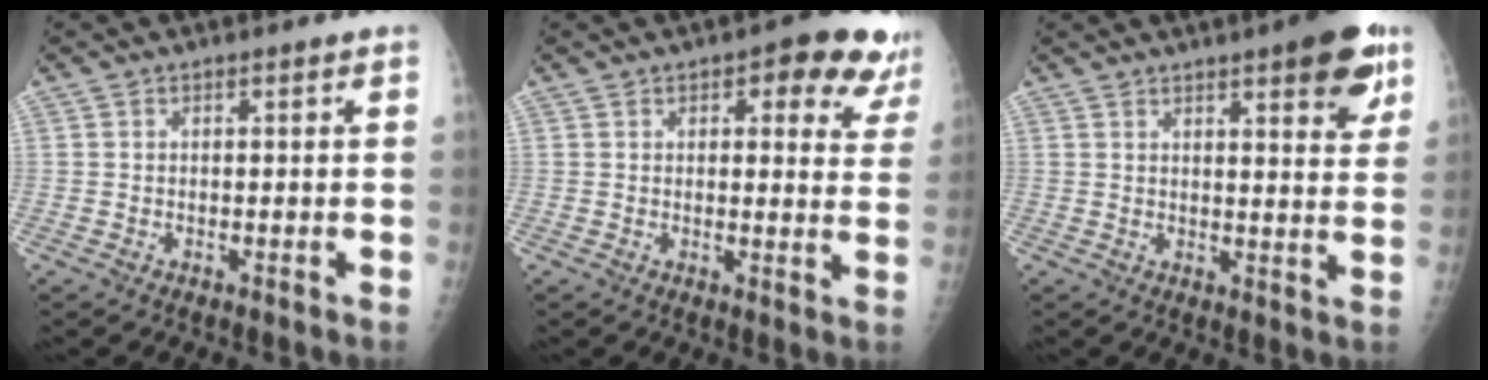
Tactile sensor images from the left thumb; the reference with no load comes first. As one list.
[{"total": 11.5, "force": [6.7, 4.8, 7.9], "torque": [-0.045, -0.025, 0.067]}, {"total": 11.3, "force": [6.2, 3.0, 8.9], "torque": [-0.088, -0.025, 0.075]}]